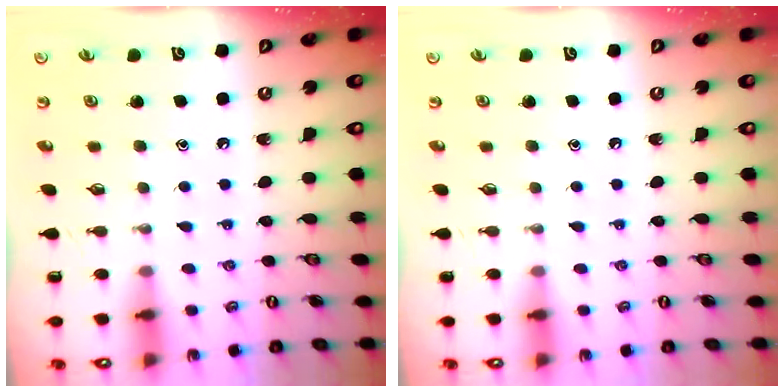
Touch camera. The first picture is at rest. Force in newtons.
{"total": 0.0}